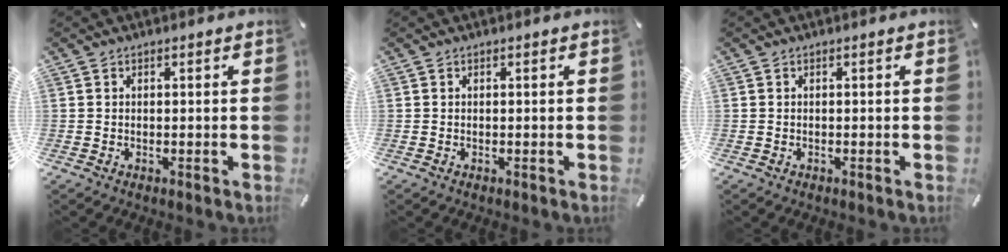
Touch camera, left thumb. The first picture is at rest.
{"total": 0.0}
{"total": 0.0}